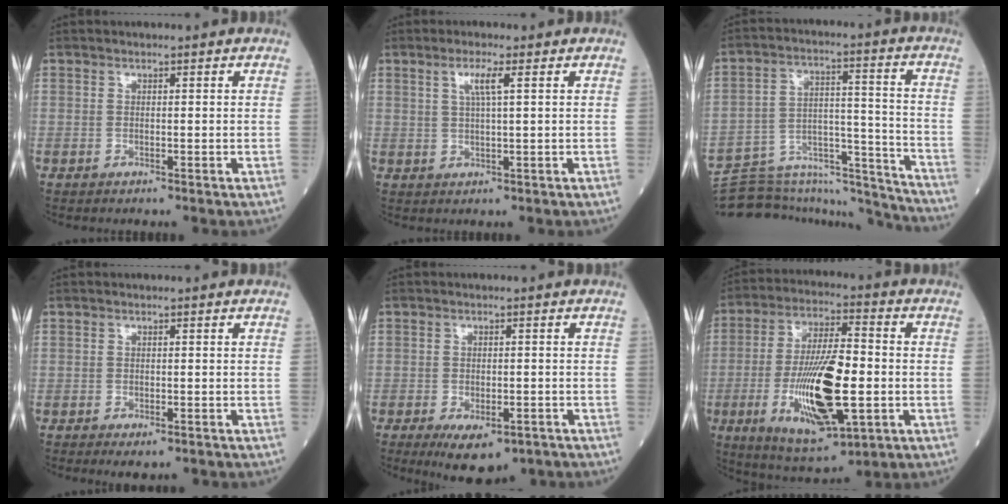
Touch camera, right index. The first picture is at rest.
{"total": 3.1, "force": [1.3, -0.3, 2.8], "torque": [-0.058, 0.003, 0.026]}
{"total": 20.1, "force": [-19.5, 3.3, 4.0], "torque": [-0.074, 0.045, -0.288]}
{"total": 2.1, "force": [-1.4, 0.7, 1.4], "torque": [-0.018, -0.003, -0.012]}
{"total": 7.3, "force": [-4.6, 2.9, 4.8], "torque": [-0.068, -0.009, -0.063]}
{"total": 17.1, "force": [-3.7, 4.3, 16.1], "torque": [-0.309, -0.013, -0.054]}